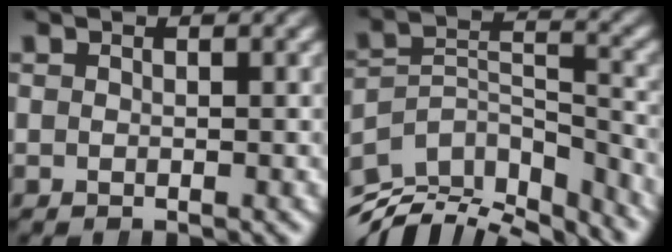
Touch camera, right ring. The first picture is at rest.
{"total": 12.3, "force": [-6.2, 8.3, 6.7], "torque": [-0.103, -0.040, -0.092]}